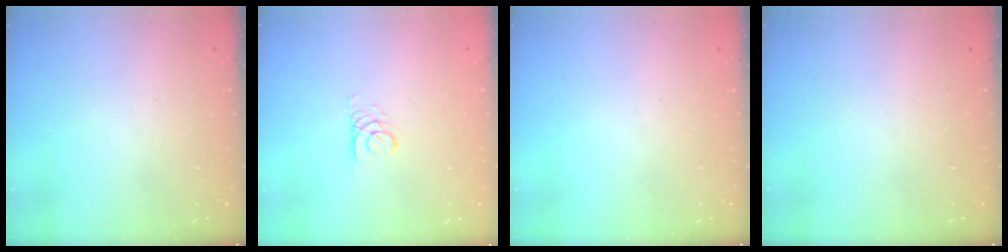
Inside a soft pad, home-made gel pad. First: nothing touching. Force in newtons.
{"total": 2.7, "press": 2.7, "slide": 0.3}
{"total": 0.0}
{"total": 0.0}